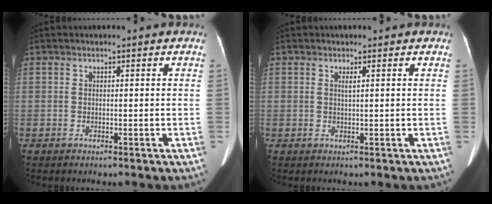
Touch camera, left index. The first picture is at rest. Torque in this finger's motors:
{"motor_torque": [0.18, -0.08, 0.11, 0.03]}